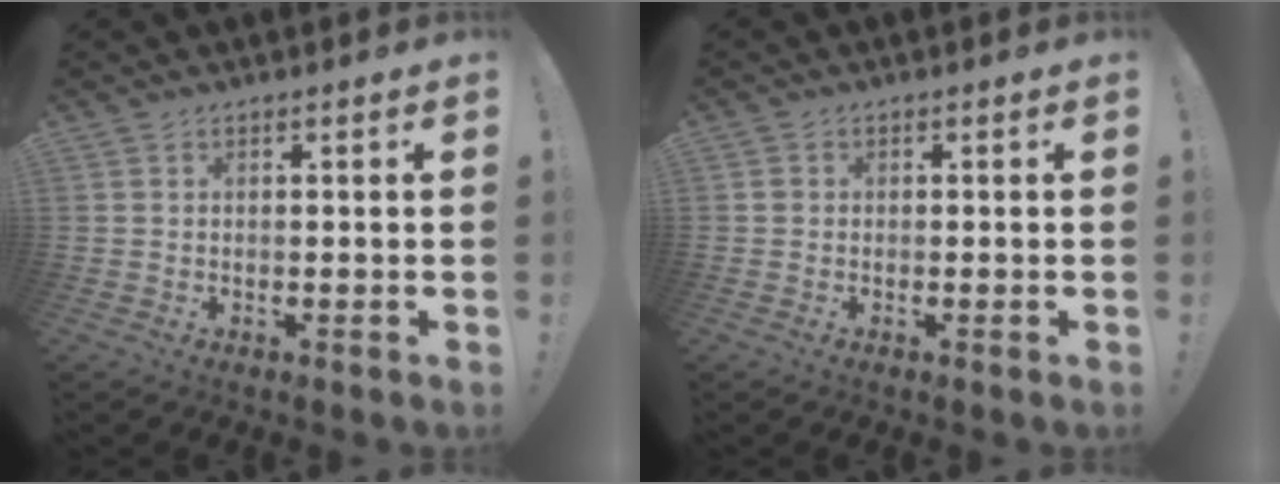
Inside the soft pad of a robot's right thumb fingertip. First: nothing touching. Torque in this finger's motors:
{"motor_torque": [-0.14, -0.04, 0.02, 0.18, -0.04]}